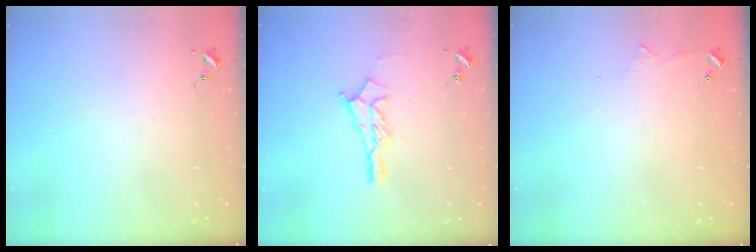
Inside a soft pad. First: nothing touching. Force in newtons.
{"total": 11.9, "press": 11.9, "slide": 0.9}
{"total": 3.5, "press": 3.5, "slide": 0.4}